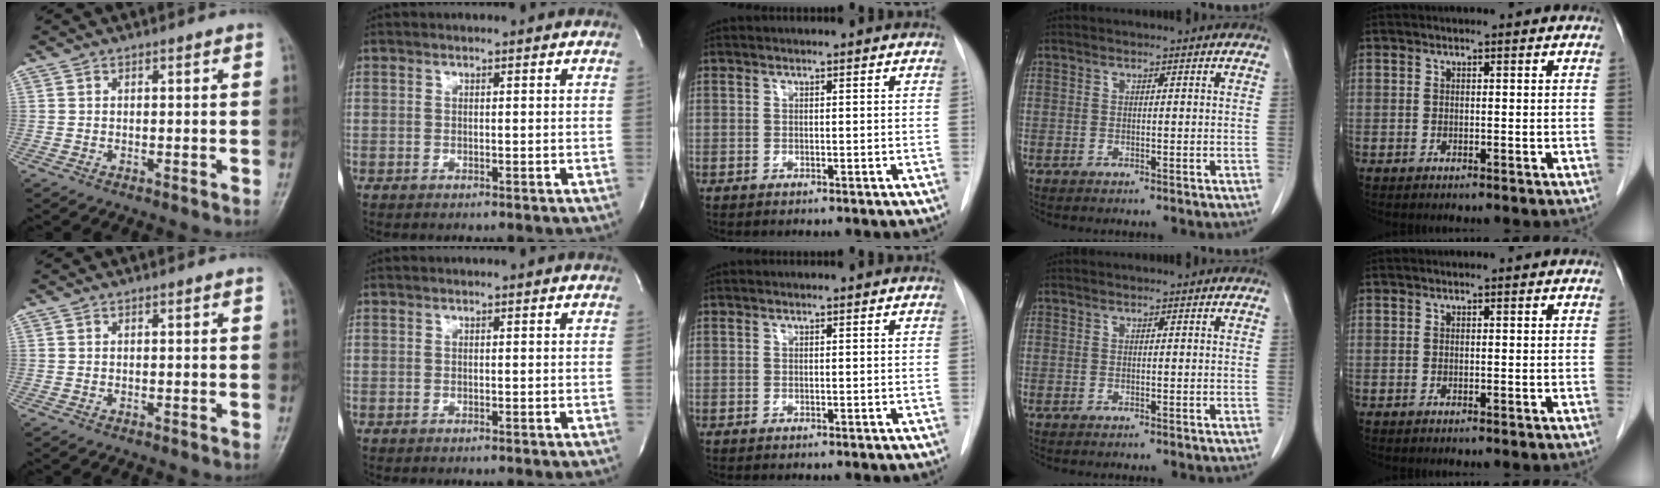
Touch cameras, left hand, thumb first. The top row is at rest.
{}